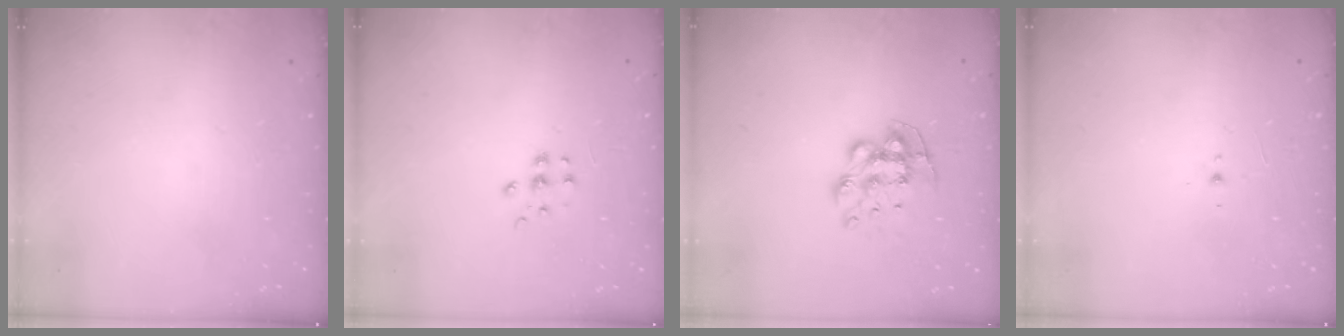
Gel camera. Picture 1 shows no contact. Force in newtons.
{"total": 6.2, "press": 6.1, "slide": 0.8}
{"total": 9.5, "press": 9.4, "slide": 0.8}
{"total": 3.2, "press": 3.2, "slide": 0.4}